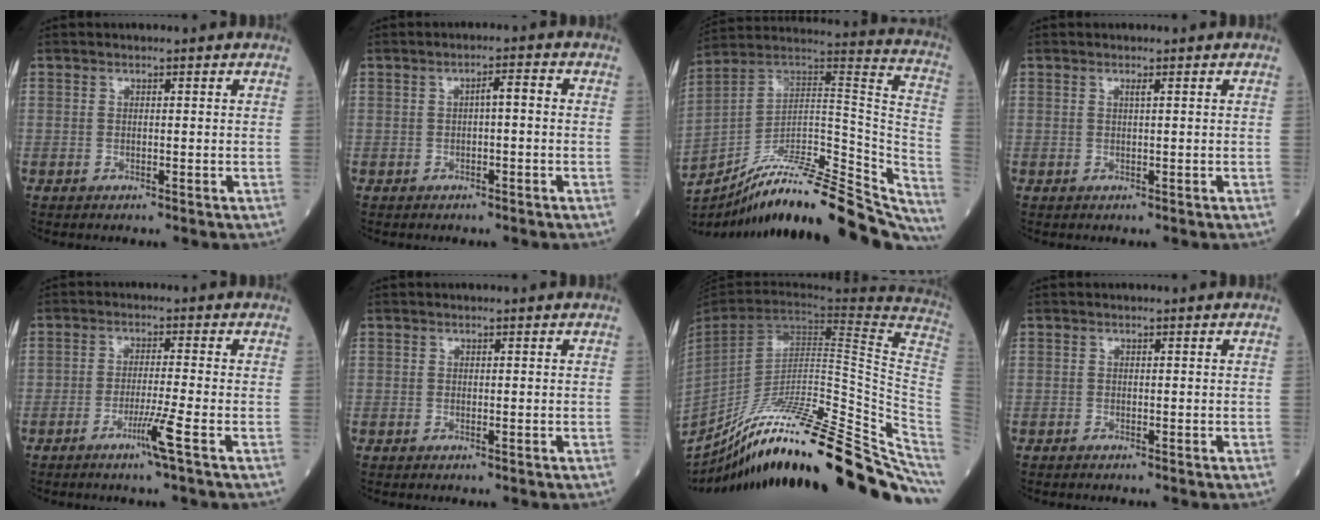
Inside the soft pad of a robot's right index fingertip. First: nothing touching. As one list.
[{"total": 2.5, "force": [0.0, 0.5, 2.4], "torque": [-0.036, 0.012, 0.000]}, {"total": 32.7, "force": [-27.9, 5.8, 16.1], "torque": [-0.177, 0.005, -0.403]}, {"total": 0.6, "force": [0.2, -0.1, 0.5], "torque": [-0.011, 0.000, 0.005]}, {"total": 4.6, "force": [-2.4, -1.0, 3.8], "torque": [-0.072, -0.010, -0.049]}, {"total": 0.0}, {"total": 37.3, "force": [-28.1, 3.6, 24.2], "torque": [-0.262, -0.039, -0.409]}, {"total": 0.0}]